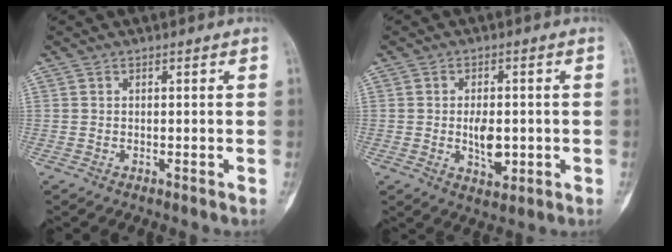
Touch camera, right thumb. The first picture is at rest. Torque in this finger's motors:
{"motor_torque": [0.16, 1.01, 0.10, -0.37, 0.03]}